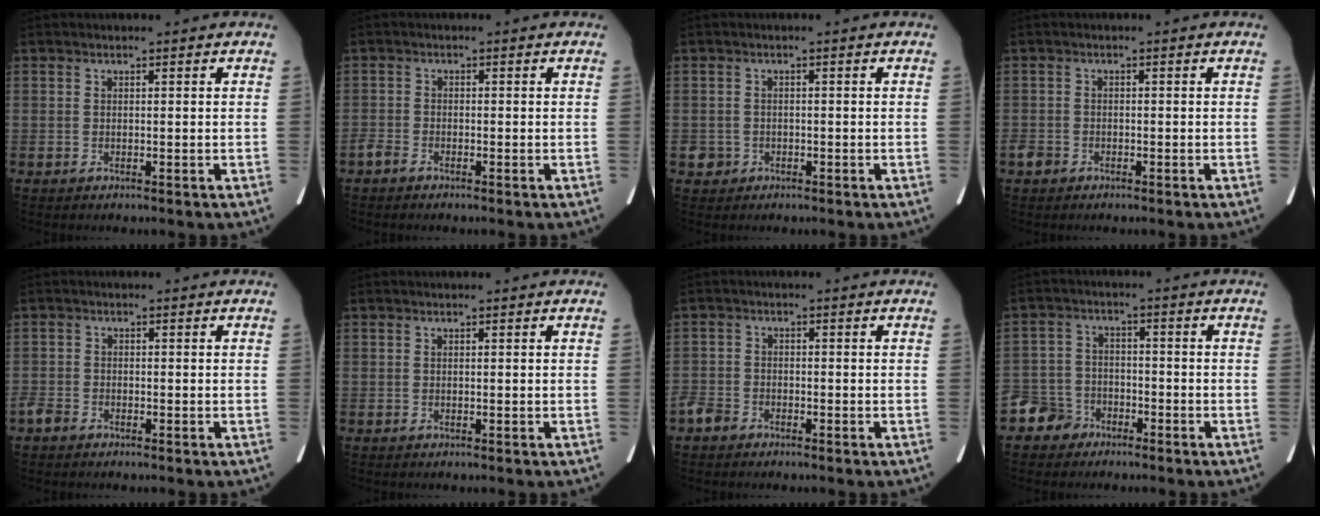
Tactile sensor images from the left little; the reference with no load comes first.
{"total": 1.5, "force": [-1.2, 0.6, 0.6], "torque": [-0.016, -0.001, -0.024]}
{"total": 1.8, "force": [-0.8, 1.6, 0.1], "torque": [-0.001, 0.007, -0.012]}
{"total": 1.5, "force": [-1.1, 1.0, 0.4], "torque": [-0.013, 0.002, -0.019]}
{"total": 1.7, "force": [-1.4, 0.8, 0.6], "torque": [-0.019, 0.000, -0.027]}
{"total": 0.0}
{"total": 2.7, "force": [-2.2, 1.5, 0.7], "torque": [-0.020, 0.003, -0.042]}
{"total": 5.6, "force": [-4.1, 3.8, 0.5], "torque": [-0.009, 0.006, -0.082]}